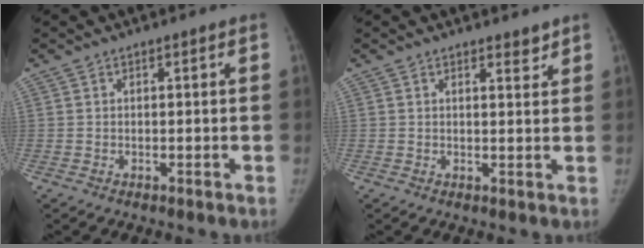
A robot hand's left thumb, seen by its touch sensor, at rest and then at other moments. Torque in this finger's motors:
{"motor_torque": [0.24, -0.11, 0.52, -0.61, 0.04]}